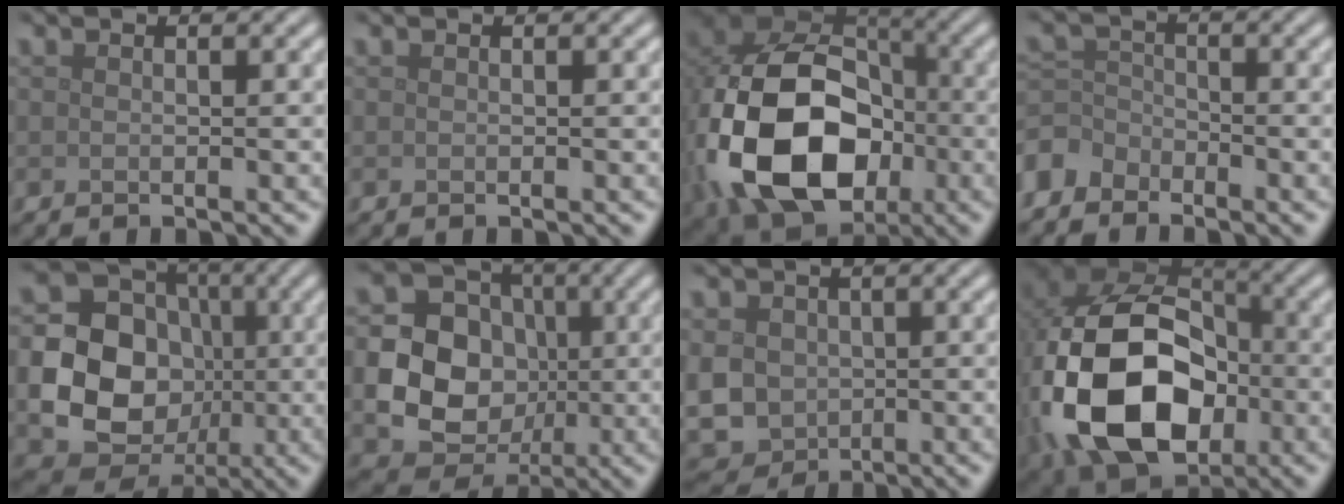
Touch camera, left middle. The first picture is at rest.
{"total": 0.0}
{"total": 16.4, "force": [-3.4, 11.8, 10.8], "torque": [-0.229, -0.037, -0.061]}
{"total": 3.4, "force": [-2.9, 1.8, 0.5], "torque": [-0.012, 0.001, -0.072]}
{"total": 14.0, "force": [-1.1, 12.5, 6.2], "torque": [-0.122, -0.012, -0.035]}
{"total": 12.5, "force": [-0.6, 11.3, 5.3], "torque": [-0.113, 0.006, -0.026]}
{"total": 6.6, "force": [-0.4, 5.8, 3.1], "torque": [-0.072, -0.012, -0.013]}
{"total": 17.0, "force": [-3.4, 11.9, 11.6], "torque": [-0.250, -0.036, -0.059]}